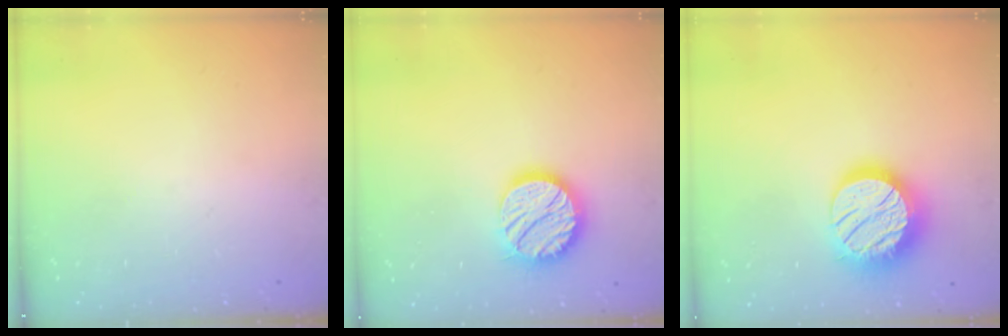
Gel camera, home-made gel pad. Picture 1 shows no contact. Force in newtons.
{"total": 15.7, "press": 15.7, "slide": 1.0}
{"total": 19.0, "press": 18.9, "slide": 0.9}